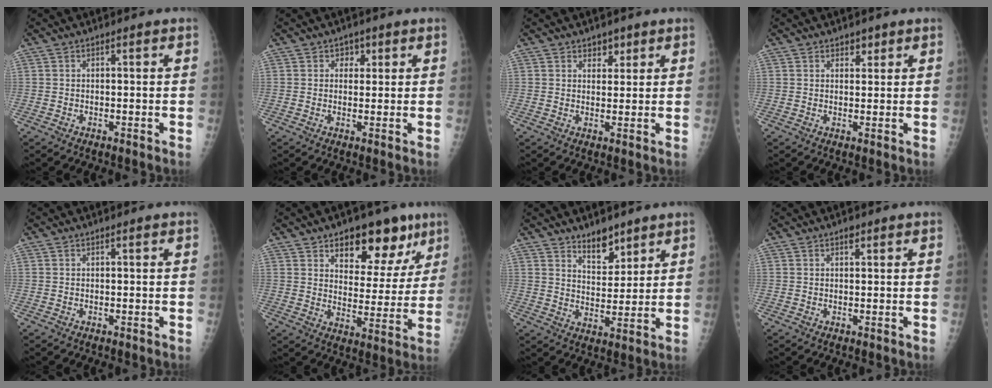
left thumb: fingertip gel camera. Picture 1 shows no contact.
{"total": 2.2, "force": [1.0, 1.9, 0.7], "torque": [0.013, -0.003, 0.009]}
{"total": 2.6, "force": [1.8, 1.7, 0.9], "torque": [0.008, -0.010, 0.025]}
{"total": 1.8, "force": [1.3, 1.1, 0.6], "torque": [0.008, -0.007, 0.017]}
{"total": 0.0}
{"total": 15.0, "force": [8.8, 8.2, 9.0], "torque": [-0.059, -0.042, 0.127]}
{"total": 6.6, "force": [5.0, 3.2, 3.0], "torque": [-0.022, -0.040, 0.087]}
{"total": 1.1, "force": [0.7, 0.6, 0.6], "torque": [-0.003, -0.003, 0.009]}